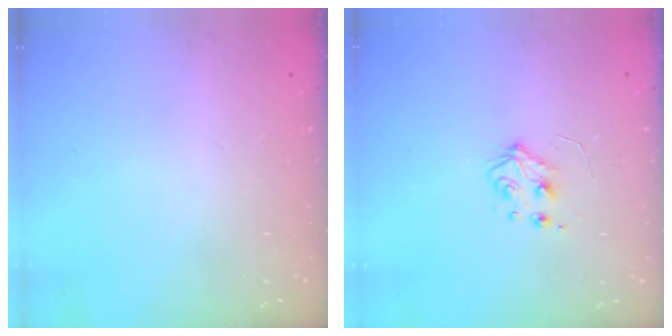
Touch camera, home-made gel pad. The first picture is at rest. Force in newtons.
{"total": 5.5, "press": 5.5, "slide": 0.6}